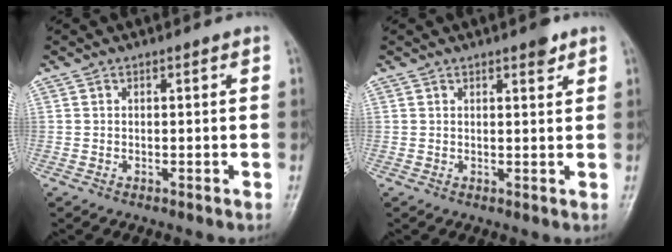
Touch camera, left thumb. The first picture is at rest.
{"total": 2.6, "force": [1.8, 0.9, 1.7], "torque": [-0.016, -0.009, 0.024]}